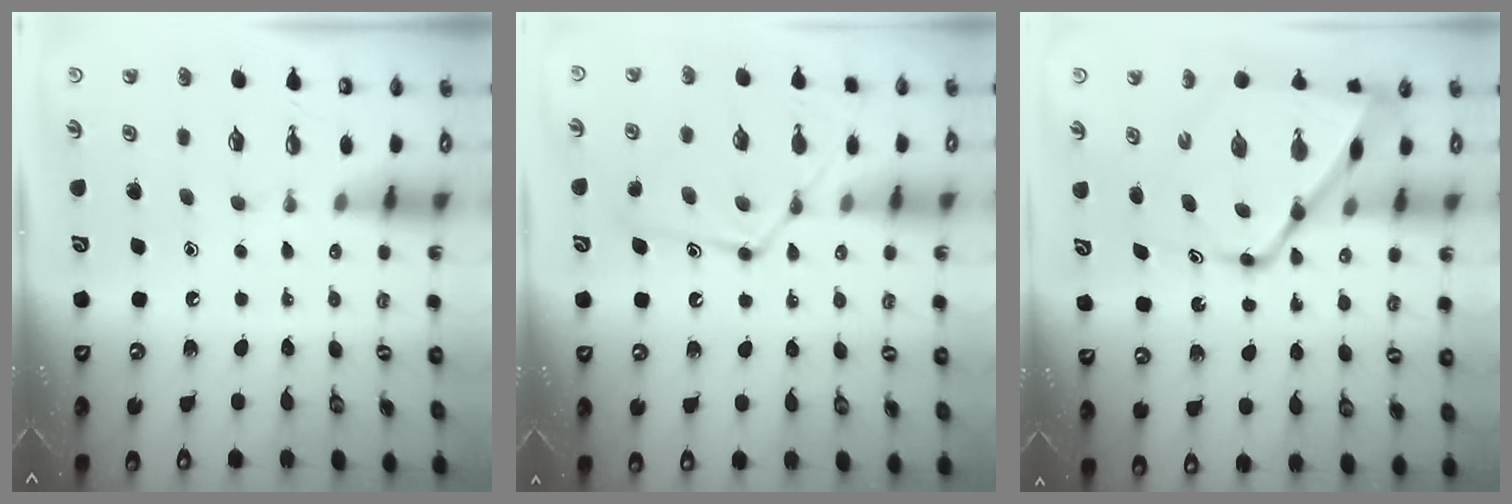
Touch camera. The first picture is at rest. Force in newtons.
{"total": 14.8, "press": 14.8, "slide": 1.3}
{"total": 17.2, "press": 17.1, "slide": 1.7}